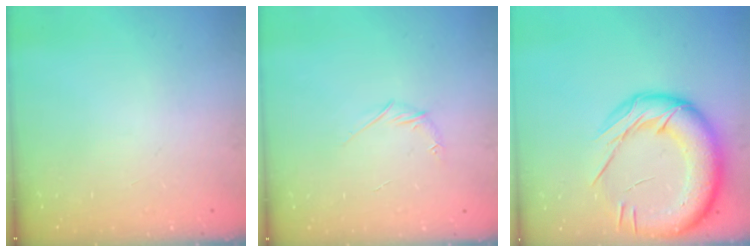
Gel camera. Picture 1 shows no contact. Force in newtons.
{"total": 5.2, "press": 4.9, "slide": 1.6}
{"total": 24.5, "press": 24.0, "slide": 4.6}